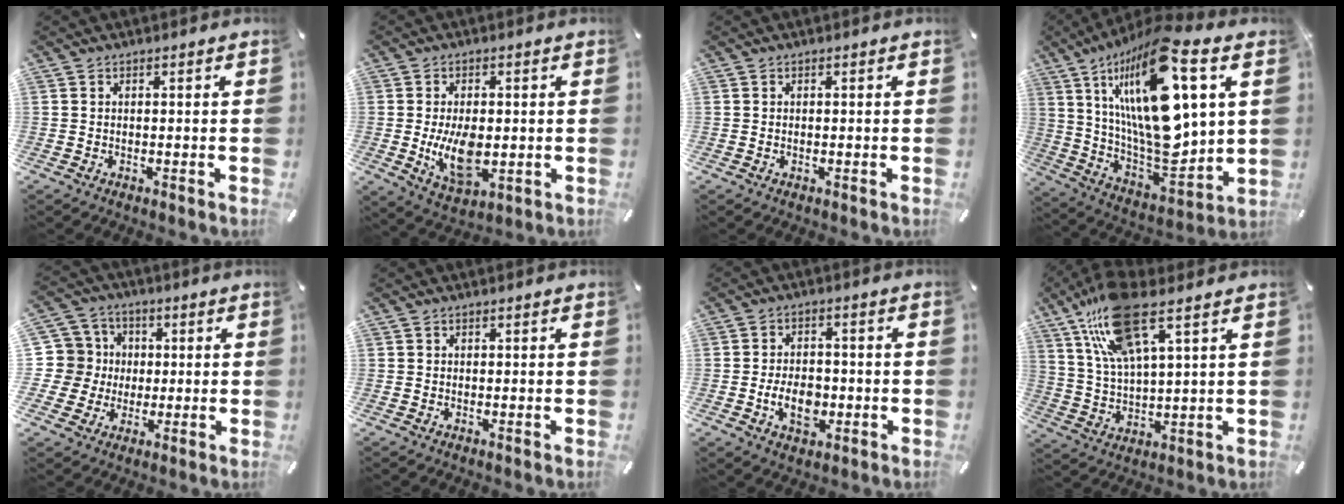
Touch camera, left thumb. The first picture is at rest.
{"total": 10.5, "force": [-1.0, 6.1, 8.5], "torque": [-0.163, -0.017, -0.017]}
{"total": 0.0}
{"total": 27.8, "force": [9.8, 10.0, 24.0], "torque": [-0.472, -0.075, 0.157]}
{"total": 10.8, "force": [0.2, 10.7, 1.4], "torque": [-0.049, 0.003, 0.008]}
{"total": 0.0}
{"total": 7.7, "force": [-1.7, 5.3, 5.3], "torque": [-0.107, 0.002, -0.032]}
{"total": 18.0, "force": [11.0, 5.6, 13.2], "torque": [-0.270, -0.034, 0.188]}